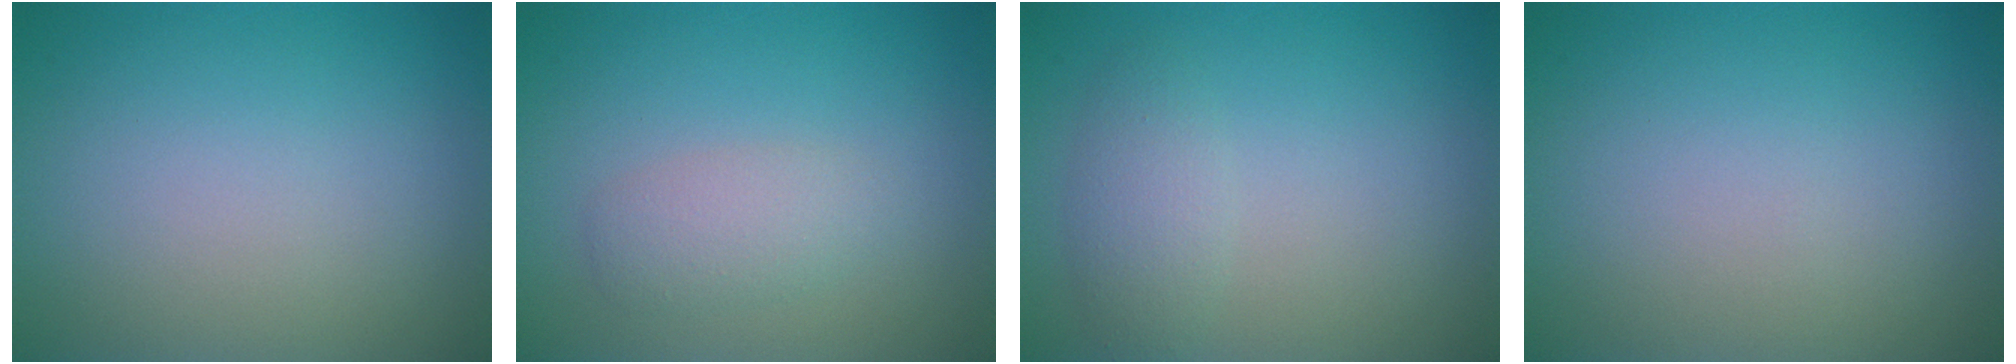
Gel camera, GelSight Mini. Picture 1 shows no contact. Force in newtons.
{"total": 2.1, "press": 2.1, "slide": 0.1}
{"total": 2.0, "press": 2.0, "slide": 0.0}
{"total": 0.0}